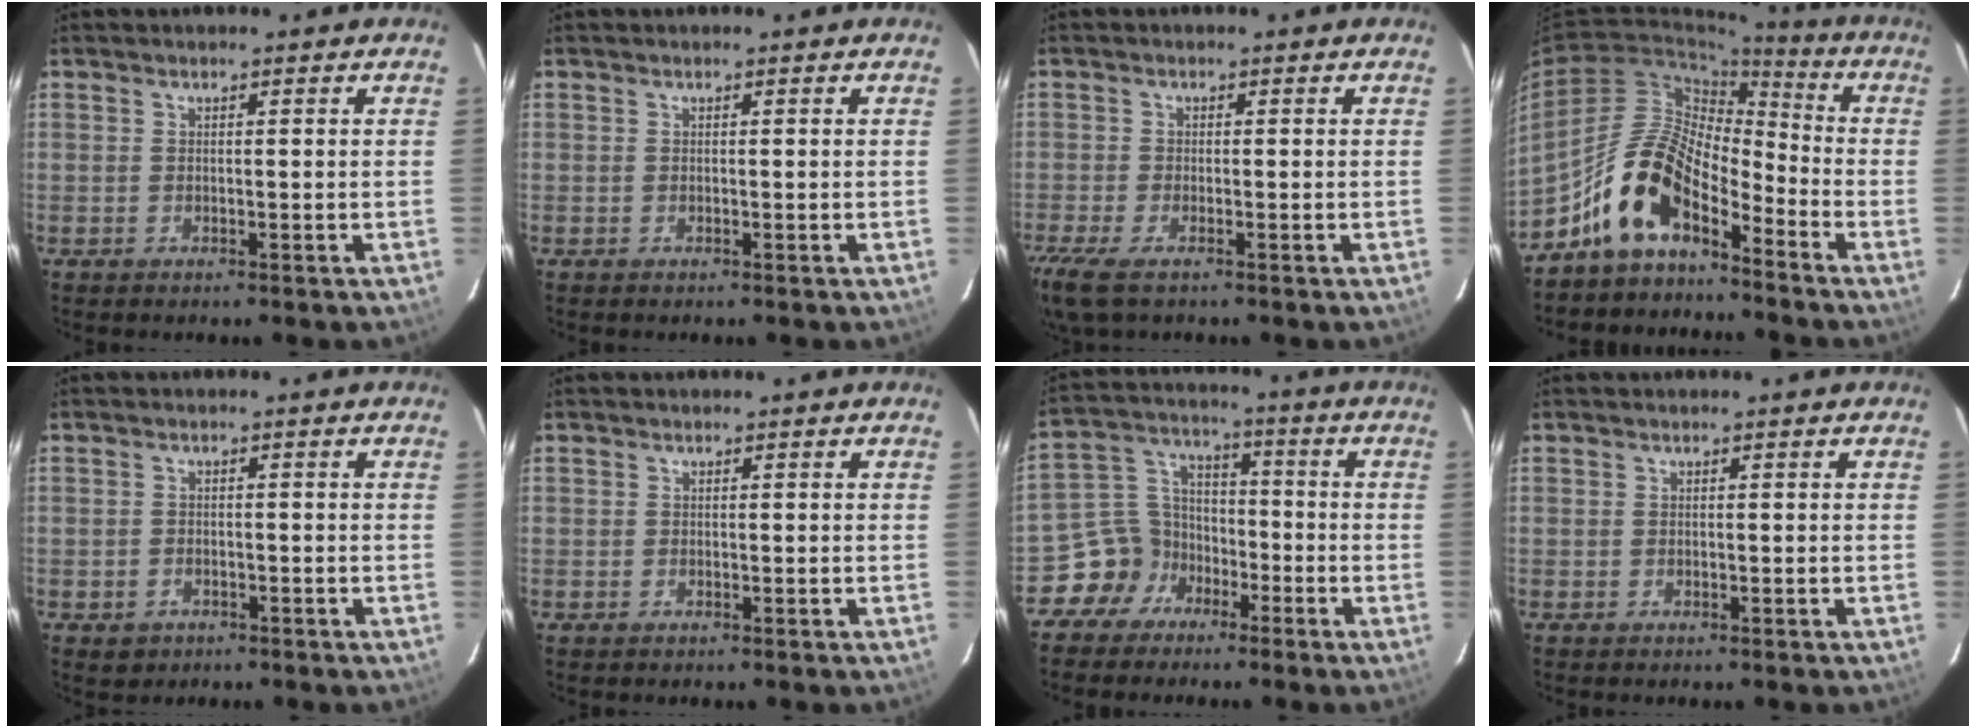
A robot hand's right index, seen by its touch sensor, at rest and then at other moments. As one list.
[{"total": 0.0}, {"total": 7.9, "force": [-5.2, 2.6, 5.4], "torque": [-0.128, -0.033, -0.099]}, {"total": 12.2, "force": [-8.3, 5.2, 7.2], "torque": [-0.141, 0.023, -0.166]}, {"total": 2.8, "force": [-1.4, 2.3, 0.7], "torque": [-0.021, 0.002, -0.016]}, {"total": 0.6, "force": [-0.1, 0.6, -0.1], "torque": [0.001, 0.001, -0.002]}, {"total": 8.7, "force": [-5.5, 6.7, 0.9], "torque": [-0.032, 0.040, -0.111]}, {"total": 0.0}]